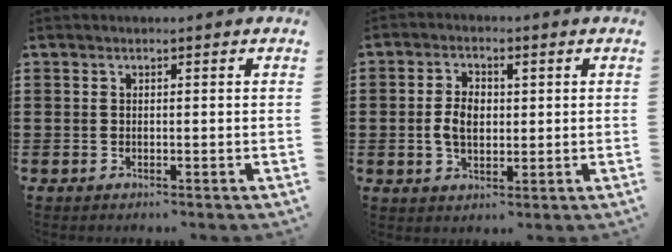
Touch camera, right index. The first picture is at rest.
{"total": 4.4, "force": [0.1, 2.7, 3.5], "torque": [-0.079, 0.008, -0.003]}